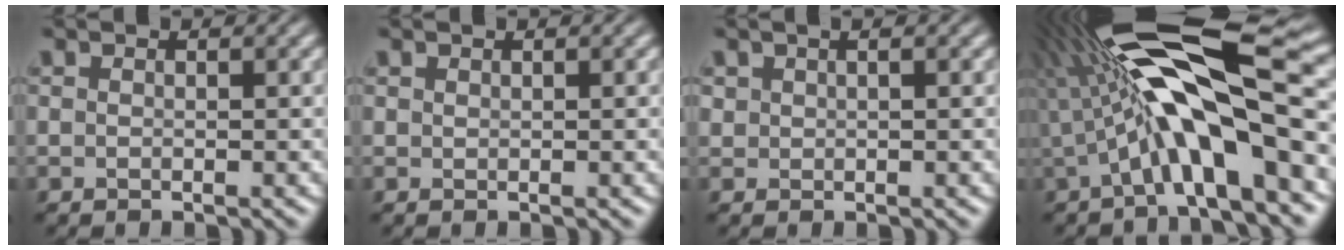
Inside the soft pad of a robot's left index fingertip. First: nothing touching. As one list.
[{"total": 0.0}, {"total": 0.8, "force": [0.7, 0.1, 0.2], "torque": [-0.007, 0.003, 0.020]}, {"total": 12.9, "force": [0.4, 3.4, 12.5], "torque": [-0.207, 0.030, 0.008]}]